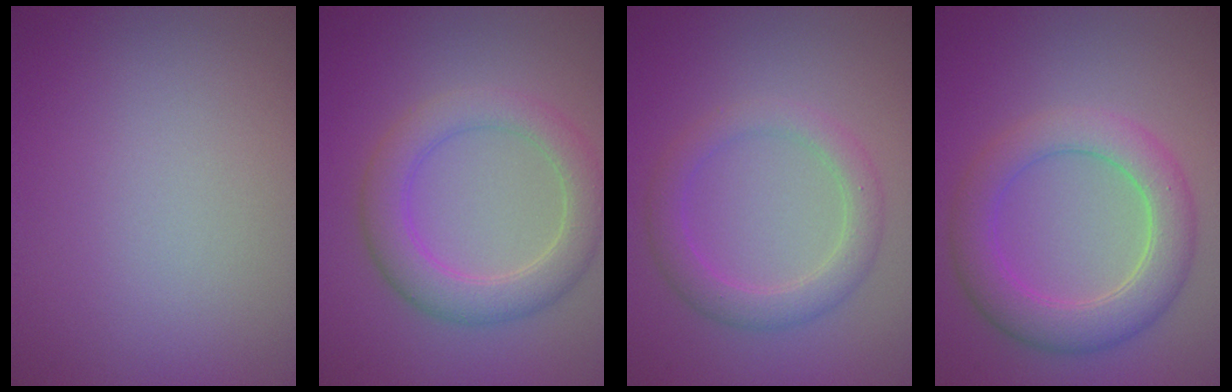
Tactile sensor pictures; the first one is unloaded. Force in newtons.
{"total": 4.6, "press": 4.5, "slide": 0.2}
{"total": 3.1, "press": 3.1, "slide": 0.1}
{"total": 5.2, "press": 5.2, "slide": 0.3}